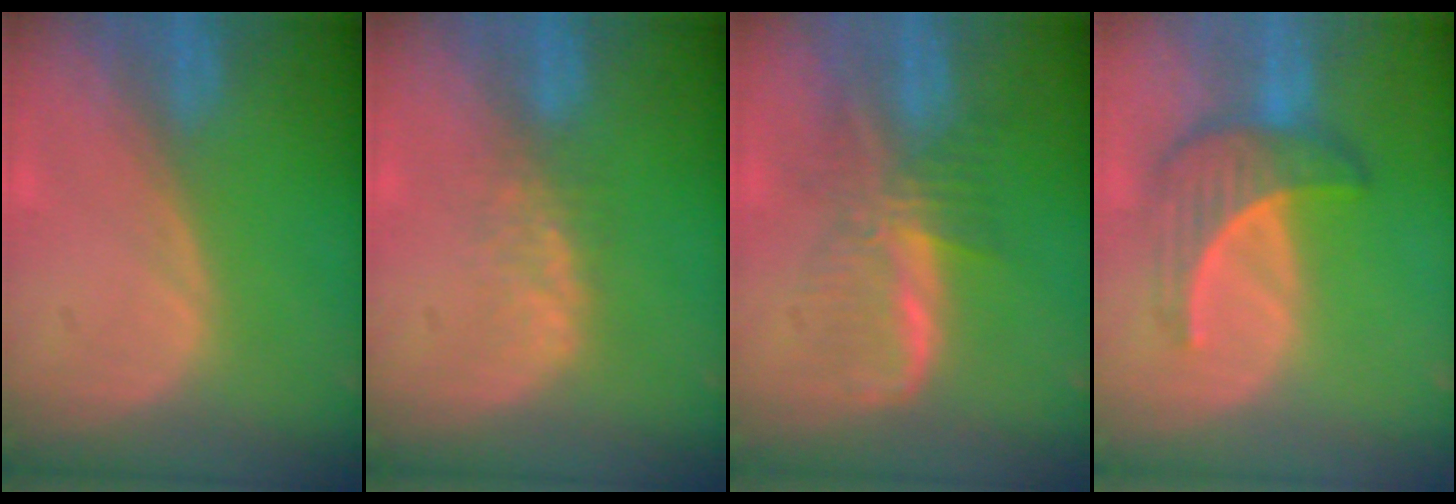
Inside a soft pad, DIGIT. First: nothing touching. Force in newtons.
{"total": 2.7, "press": 2.7, "slide": 0.6}
{"total": 6.6, "press": 6.3, "slide": 2.1}
{"total": 7.1, "press": 6.6, "slide": 2.6}